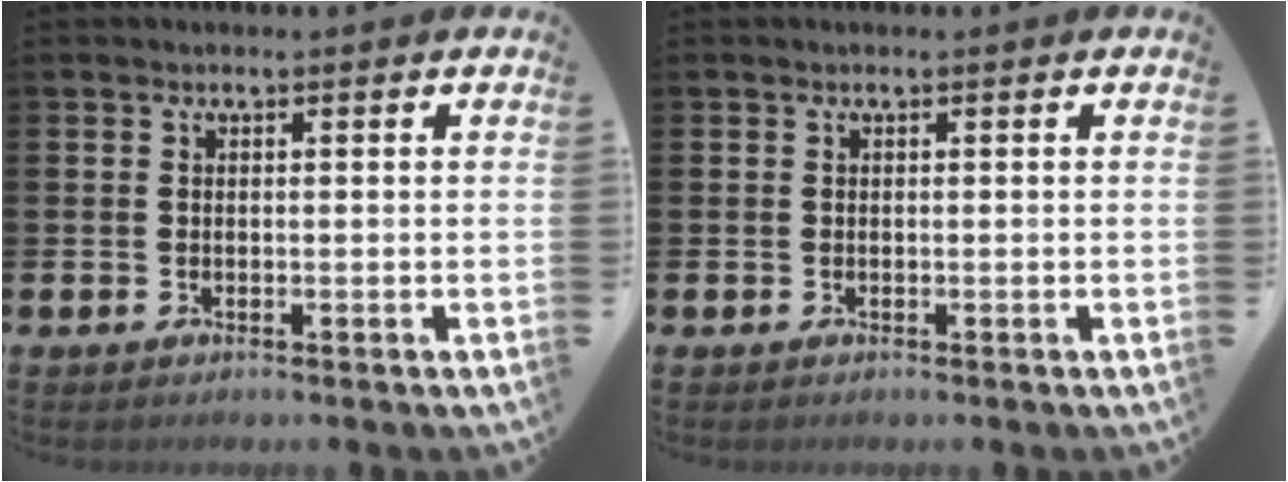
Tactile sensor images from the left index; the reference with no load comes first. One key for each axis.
{"total": 0.0}